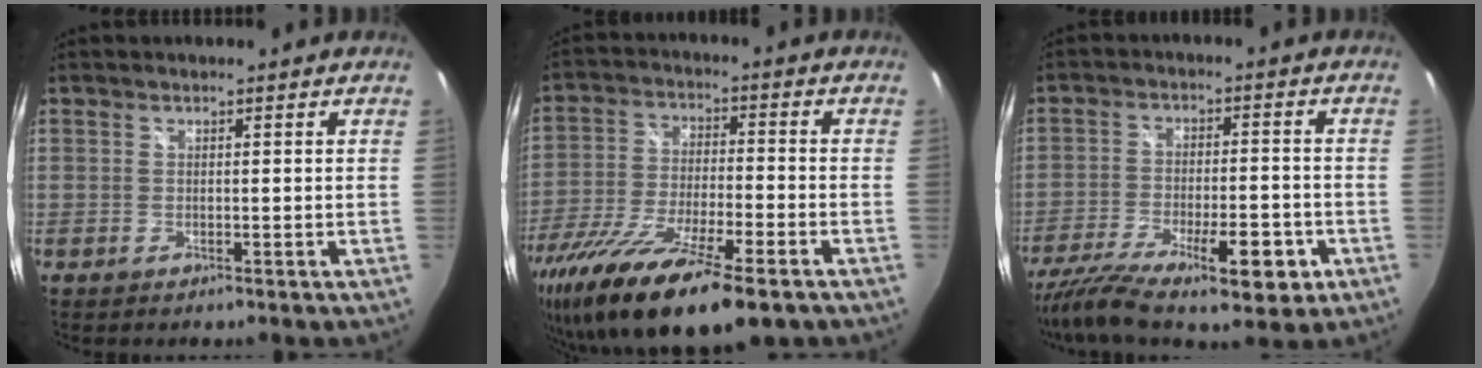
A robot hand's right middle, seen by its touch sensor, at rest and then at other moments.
{"total": 20.2, "force": [-14.0, 4.6, 13.8], "torque": [-0.271, -0.062, -0.245]}
{"total": 16.7, "force": [-10.5, 5.2, 11.8], "torque": [-0.224, -0.040, -0.169]}